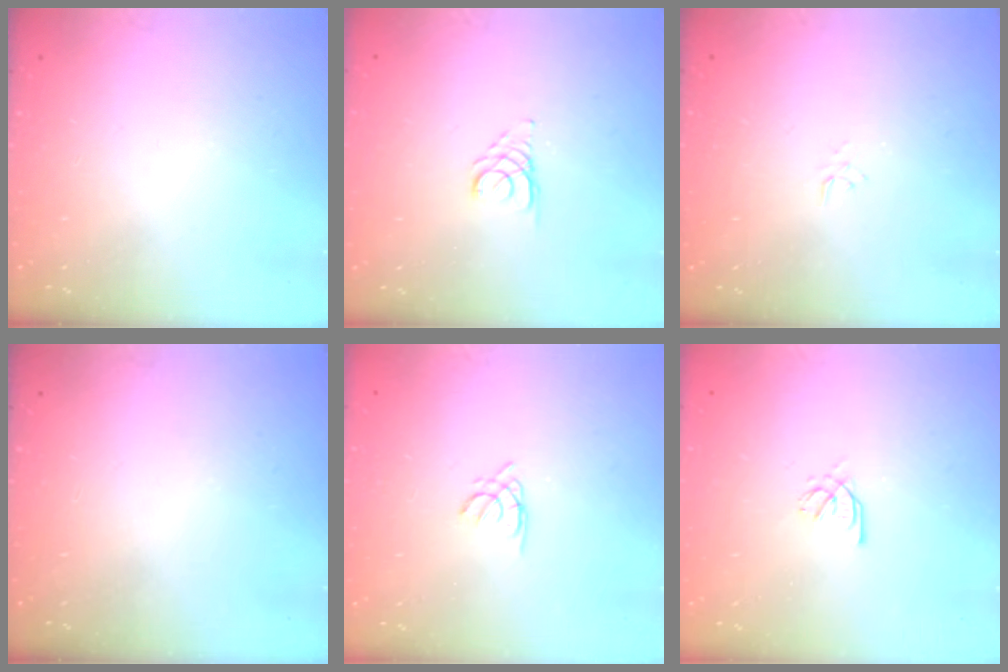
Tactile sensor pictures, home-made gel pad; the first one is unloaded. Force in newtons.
{"total": 2.6, "press": 2.6, "slide": 0.2}
{"total": 2.6, "press": 2.6, "slide": 0.3}
{"total": 0.0}
{"total": 0.5, "press": 0.4, "slide": 0.3}
{"total": 1.7, "press": 1.6, "slide": 0.5}